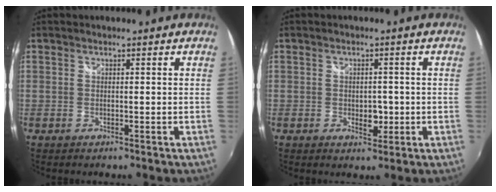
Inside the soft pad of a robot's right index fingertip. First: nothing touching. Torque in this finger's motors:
{"motor_torque": [-0.01, 1.12, 0.05, 0.02]}